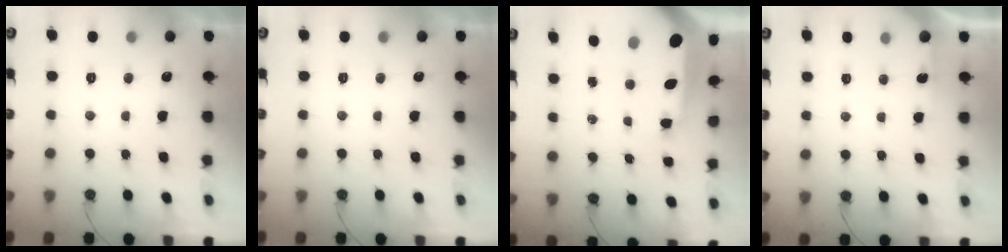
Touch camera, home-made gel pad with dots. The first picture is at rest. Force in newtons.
{"total": 0.0}
{"total": 14.8, "press": 14.7, "slide": 1.6}
{"total": 2.9, "press": 2.9, "slide": 0.3}